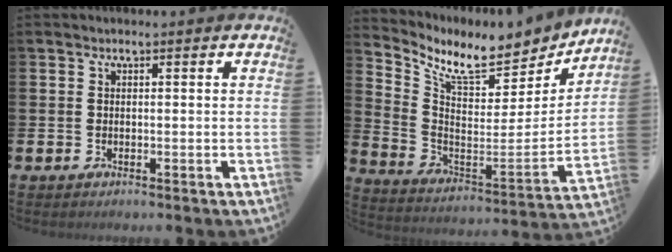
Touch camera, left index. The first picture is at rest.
{"total": 9.1, "force": [7.8, 3.0, 3.5], "torque": [-0.100, -0.062, 0.133]}